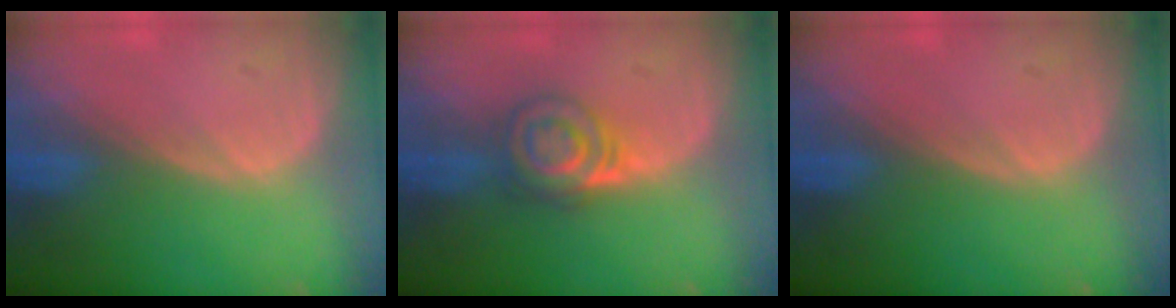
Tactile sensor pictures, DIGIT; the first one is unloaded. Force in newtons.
{"total": 6.4, "press": 5.5, "slide": 3.3}
{"total": 0.0}